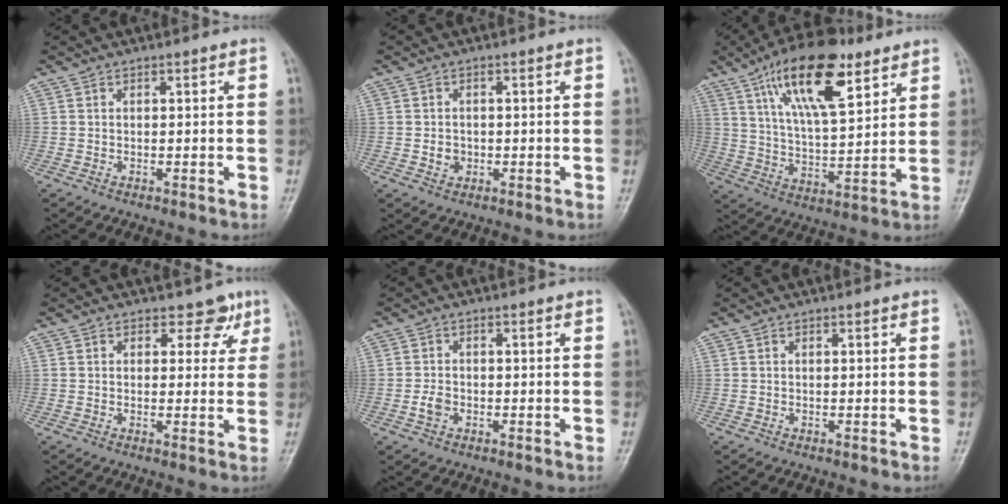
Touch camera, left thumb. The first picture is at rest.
{"total": 2.4, "force": [-0.4, 2.0, 1.1], "torque": [-0.009, 0.003, -0.005]}
{"total": 18.3, "force": [9.9, 6.9, 13.7], "torque": [-0.202, -0.033, 0.172]}
{"total": 4.3, "force": [2.5, 3.2, 1.3], "torque": [0.019, -0.006, 0.027]}
{"total": 2.5, "force": [-0.8, 1.8, 1.5], "torque": [-0.026, 0.006, -0.018]}
{"total": 0.0}